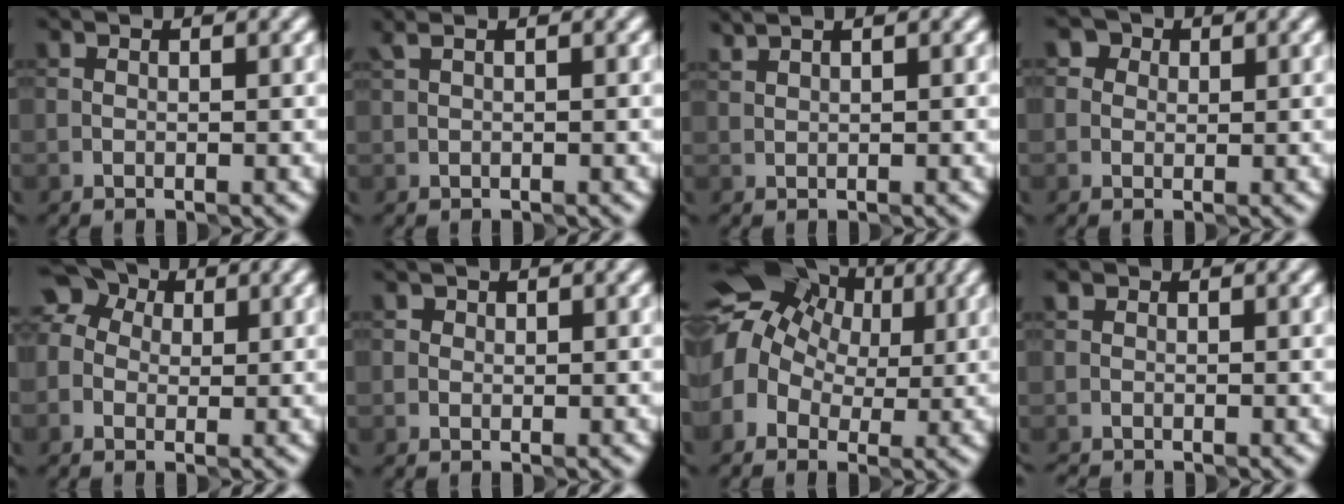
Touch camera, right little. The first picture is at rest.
{"total": 0.6, "force": [0.3, 0.1, 0.5], "torque": [-0.012, 0.003, 0.006]}
{"total": 0.9, "force": [0.9, 0.1, 0.2], "torque": [-0.002, 0.002, 0.018]}
{"total": 2.9, "force": [1.4, 2.3, 1.1], "torque": [-0.005, 0.010, 0.001]}
{"total": 6.2, "force": [1.8, 4.9, 3.3], "torque": [-0.047, 0.033, -0.007]}
{"total": 0.7, "force": [0.3, 0.6, 0.2], "torque": [0.000, -0.003, -0.001]}
{"total": 9.7, "force": [2.7, 7.6, 5.4], "torque": [-0.102, 0.043, 0.023]}
{"total": 1.2, "force": [-1.0, 0.7, 0.2], "torque": [-0.002, -0.001, -0.023]}